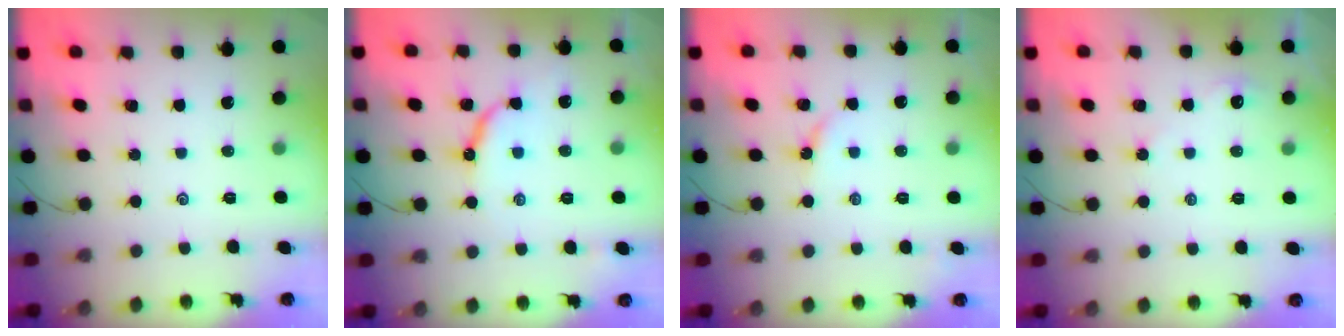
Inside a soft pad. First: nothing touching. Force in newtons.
{"total": 8.0, "press": 8.0, "slide": 0.6}
{"total": 2.9, "press": 2.9, "slide": 0.3}
{"total": 2.3, "press": 2.3, "slide": 0.2}